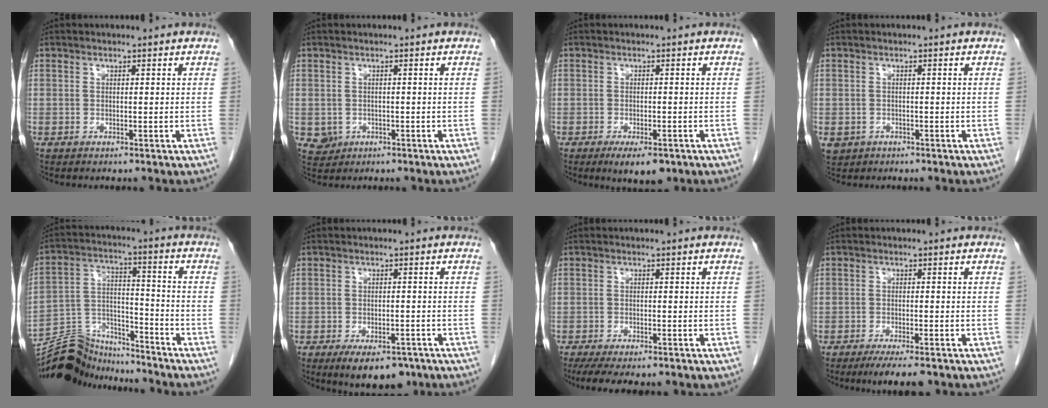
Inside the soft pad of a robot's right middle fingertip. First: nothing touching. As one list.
[{"total": 2.6, "force": [-0.7, 2.4, 0.6], "torque": [-0.007, 0.003, -0.003]}, {"total": 5.1, "force": [-3.2, 1.9, 3.5], "torque": [-0.049, -0.006, -0.042]}, {"total": 3.1, "force": [-1.6, 2.6, 0.5], "torque": [-0.006, 0.002, -0.023]}, {"total": 11.7, "force": [-11.5, 2.2, 0.0], "torque": [-0.008, 0.045, -0.205]}, {"total": 8.4, "force": [-5.8, 3.8, 4.8], "torque": [-0.063, -0.002, -0.084]}, {"total": 9.0, "force": [-6.6, 2.8, 5.4], "torque": [-0.078, -0.012, -0.095]}, {"total": 5.8, "force": [-4.3, 0.9, 3.7], "torque": [-0.051, -0.011, -0.062]}]